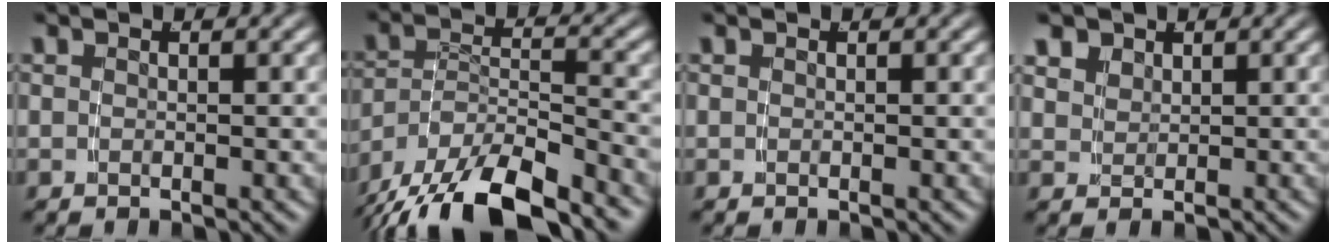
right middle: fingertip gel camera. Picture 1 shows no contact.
{"total": 8.9, "force": [-6.2, 4.5, 4.5], "torque": [-0.081, -0.019, -0.104]}
{"total": 0.0}
{"total": 2.4, "force": [1.3, 1.6, 1.2], "torque": [-0.026, -0.007, 0.036]}